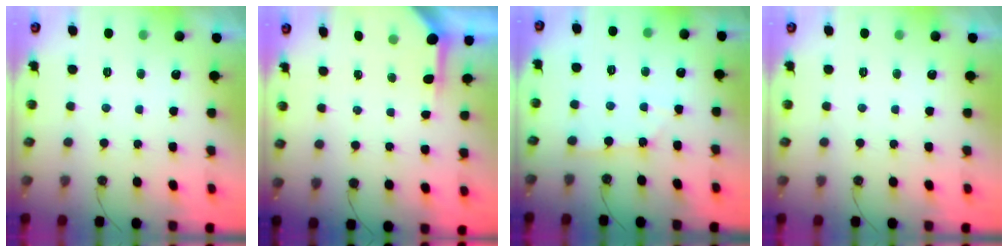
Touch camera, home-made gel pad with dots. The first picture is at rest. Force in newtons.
{"total": 4.0, "press": 4.0, "slide": 0.4}
{"total": 1.9, "press": 1.9, "slide": 0.1}
{"total": 0.0}